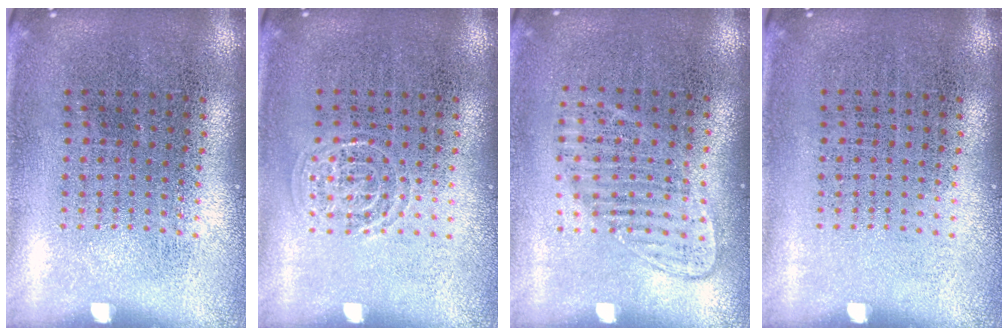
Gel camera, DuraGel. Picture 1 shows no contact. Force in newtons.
{"total": 1.3, "press": 1.3, "slide": 0.2}
{"total": 1.2, "press": 1.1, "slide": 0.6}
{"total": 0.0}